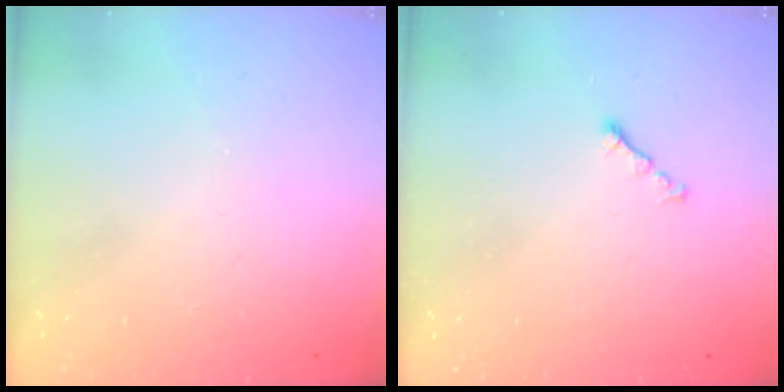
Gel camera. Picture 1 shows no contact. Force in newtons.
{"total": 0.8, "press": 0.6, "slide": 0.4}